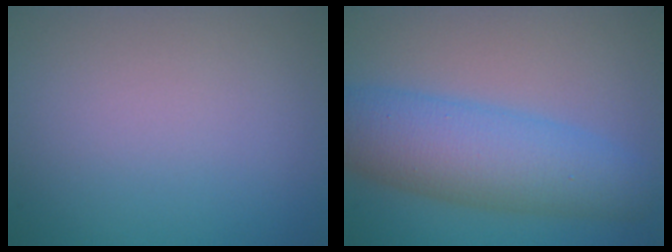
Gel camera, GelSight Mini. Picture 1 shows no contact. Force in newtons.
{"total": 7.8, "press": 7.8, "slide": 0.1}